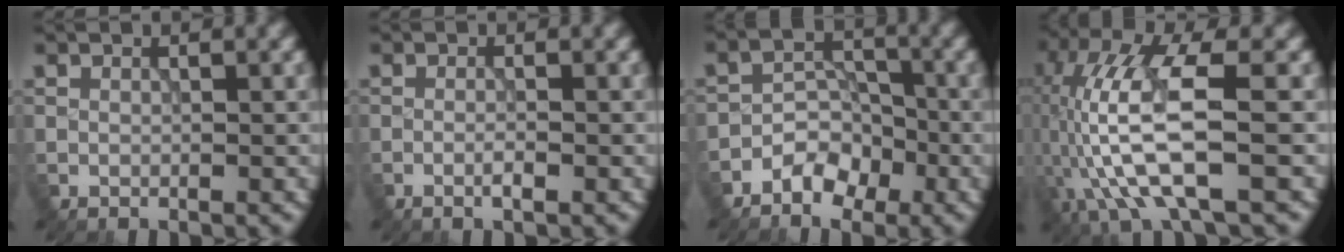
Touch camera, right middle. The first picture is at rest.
{"total": 1.2, "force": [-0.6, 0.1, 1.0], "torque": [-0.018, 0.000, -0.014]}
{"total": 3.4, "force": [-2.3, 2.1, 1.4], "torque": [-0.014, 0.009, -0.045]}
{"total": 10.2, "force": [-1.8, 3.0, 9.6], "torque": [-0.207, 0.011, -0.037]}